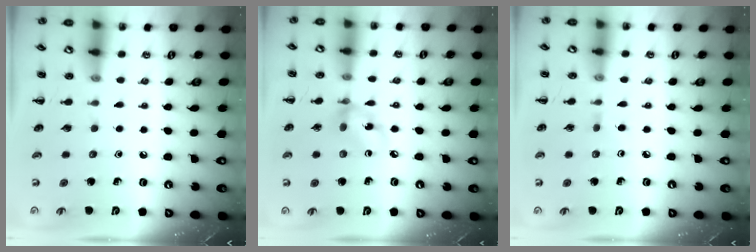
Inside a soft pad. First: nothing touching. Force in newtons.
{"total": 7.4, "press": 7.4, "slide": 0.9}
{"total": 2.0, "press": 1.7, "slide": 1.0}